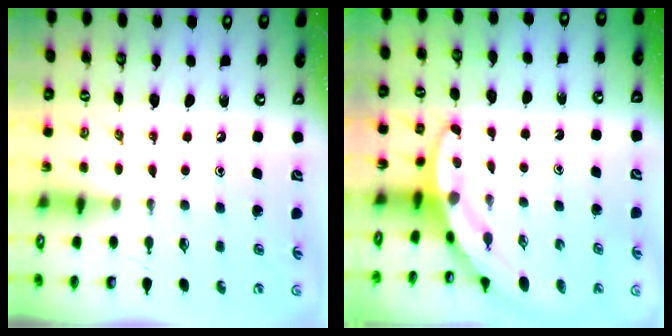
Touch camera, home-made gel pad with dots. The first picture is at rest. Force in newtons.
{"total": 3.9, "press": 3.9, "slide": 0.1}